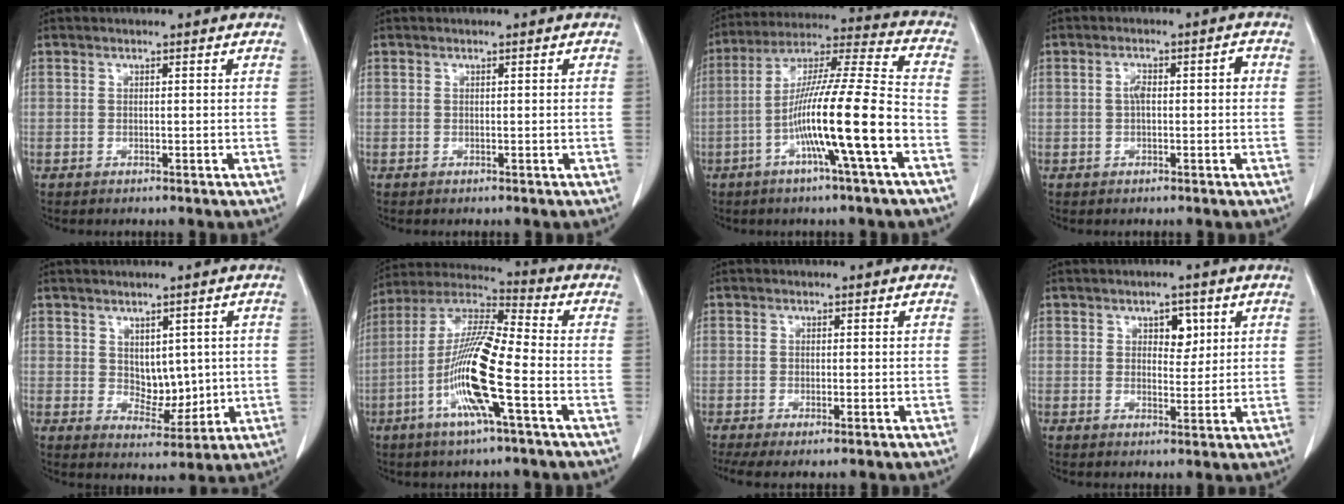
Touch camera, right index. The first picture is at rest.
{"total": 0.0}
{"total": 16.9, "force": [-5.6, -0.5, 16.0], "torque": [-0.287, 0.002, -0.106]}
{"total": 3.5, "force": [0.0, 1.2, 3.2], "torque": [-0.058, 0.018, 0.002]}
{"total": 5.7, "force": [0.8, 3.6, 4.3], "torque": [-0.062, -0.004, 0.029]}
{"total": 14.9, "force": [-4.4, 1.0, 14.2], "torque": [-0.288, -0.005, -0.093]}
{"total": 3.9, "force": [-2.3, 0.8, 3.0], "torque": [-0.054, -0.014, -0.039]}
{"total": 3.7, "force": [1.6, 2.1, 2.6], "torque": [-0.033, 0.004, 0.025]}